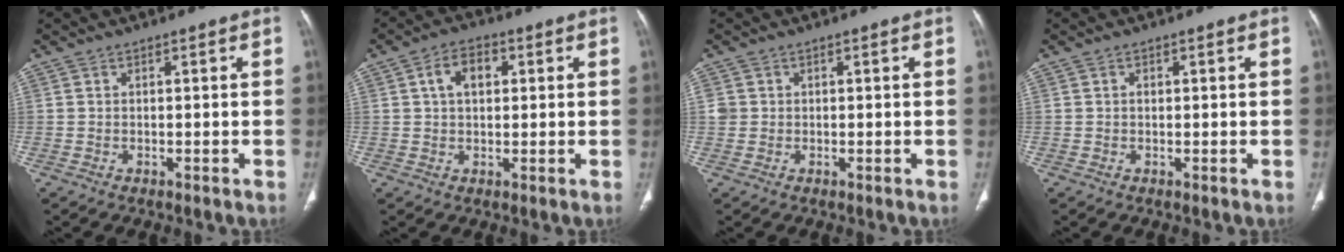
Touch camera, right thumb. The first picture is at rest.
{"total": 6.0, "force": [1.6, 3.9, 4.3], "torque": [-0.063, 0.009, 0.023]}
{"total": 1.9, "force": [0.2, 1.8, 0.6], "torque": [-0.001, 0.004, 0.009]}
{"total": 0.7, "force": [0.1, 0.5, 0.4], "torque": [-0.009, 0.002, 0.003]}